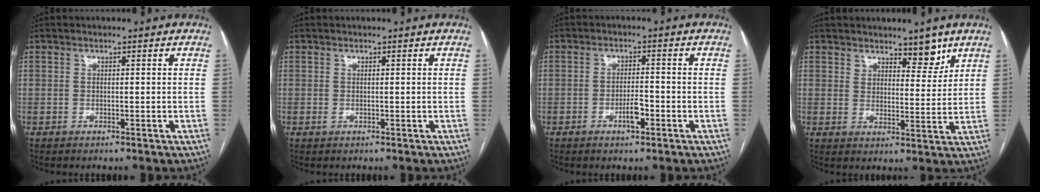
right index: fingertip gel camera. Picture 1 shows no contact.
{"total": 0.0}
{"total": 3.2, "force": [-1.5, 0.8, 2.7], "torque": [-0.050, 0.001, -0.026]}
{"total": 5.4, "force": [4.1, 2.3, 2.5], "torque": [-0.028, -0.008, 0.066]}